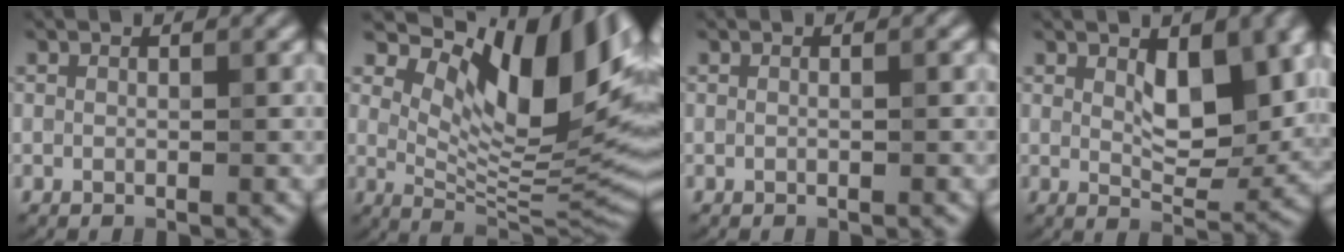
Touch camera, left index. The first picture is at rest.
{"total": 13.6, "force": [6.3, 5.5, 10.7], "torque": [-0.150, -0.001, 0.113]}
{"total": 0.9, "force": [0.2, 0.3, 0.8], "torque": [-0.010, -0.010, -0.007]}
{"total": 6.0, "force": [1.8, 2.7, 5.1], "torque": [-0.075, -0.006, 0.034]}